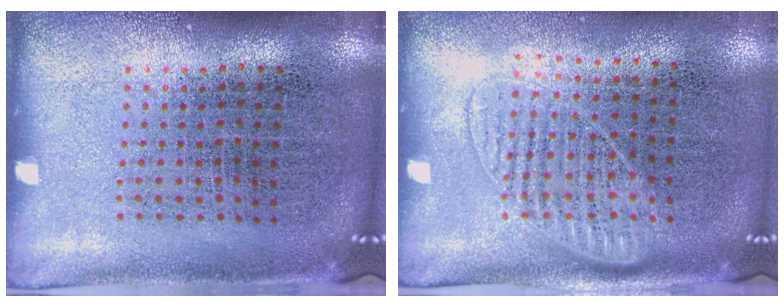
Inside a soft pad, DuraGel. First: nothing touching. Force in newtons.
{"total": 1.2, "press": 1.1, "slide": 0.4}